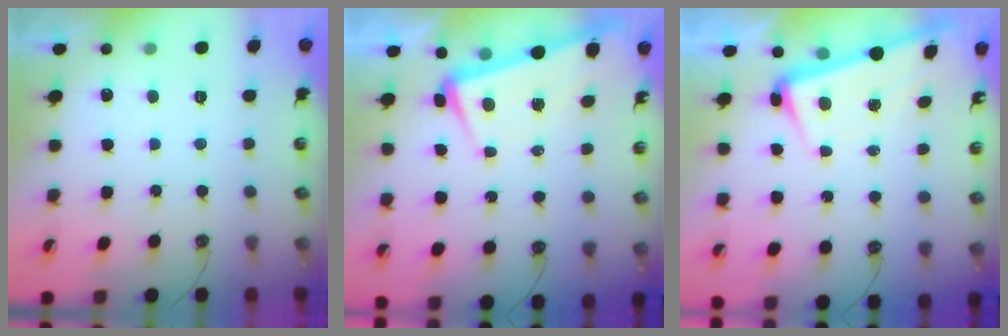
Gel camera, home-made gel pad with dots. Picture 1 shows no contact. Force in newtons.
{"total": 3.8, "press": 3.5, "slide": 1.5}
{"total": 3.0, "press": 2.8, "slide": 0.9}